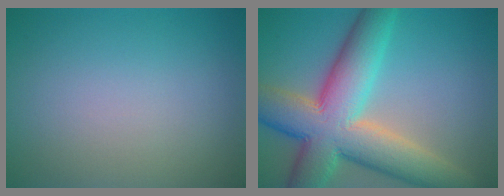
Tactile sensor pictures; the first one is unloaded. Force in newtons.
{"total": 12.1, "press": 12.1, "slide": 0.6}